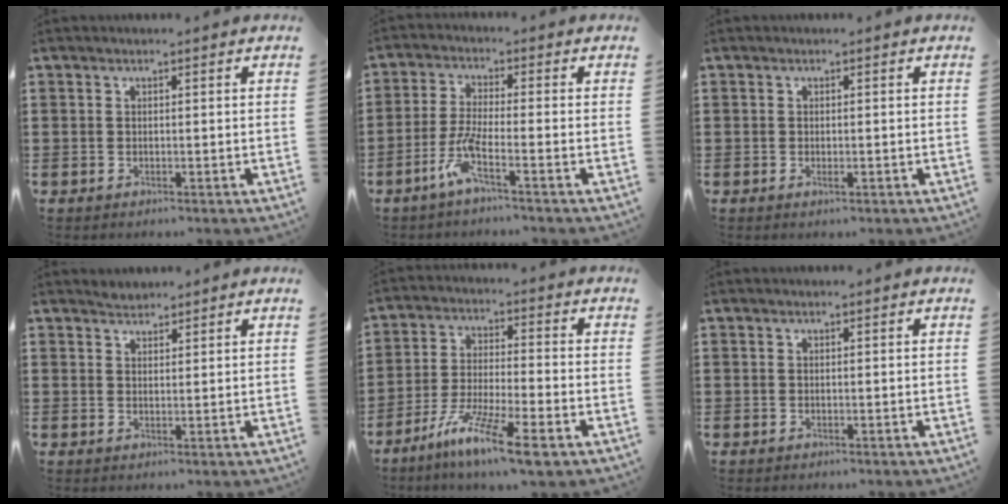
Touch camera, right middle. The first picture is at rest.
{"total": 5.0, "force": [-2.9, 0.3, 4.0], "torque": [-0.087, -0.006, -0.058]}
{"total": 0.6, "force": [-0.2, 0.3, 0.4], "torque": [-0.009, -0.003, -0.004]}
{"total": 1.7, "force": [1.6, 0.4, -0.4], "torque": [0.001, 0.002, 0.033]}
{"total": 9.4, "force": [-6.9, 0.4, 6.4], "torque": [-0.132, -0.010, -0.136]}
{"total": 0.0}